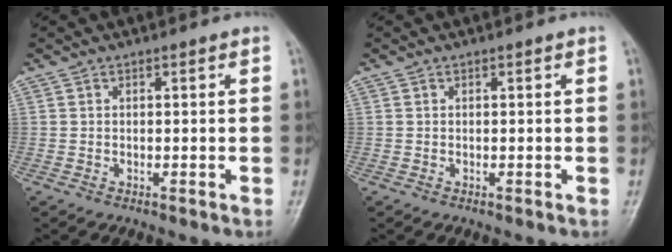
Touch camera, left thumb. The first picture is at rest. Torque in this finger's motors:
{"motor_torque": [0.01, 0.01, -0.04, -0.04, 0.00]}